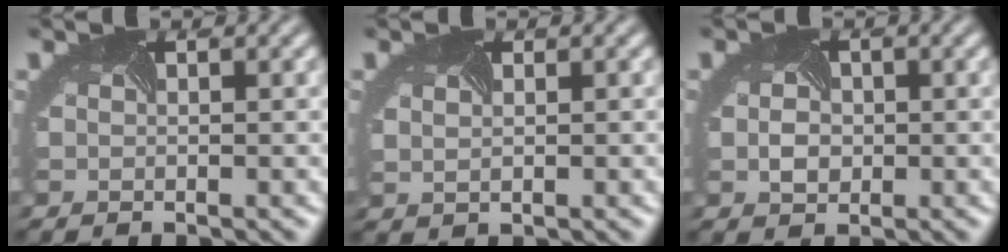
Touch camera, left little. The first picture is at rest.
{"total": 1.9, "force": [0.9, 1.4, 0.9], "torque": [-0.012, 0.019, -0.001]}
{"total": 1.6, "force": [-0.2, 1.5, 0.5], "torque": [-0.025, -0.001, -0.009]}